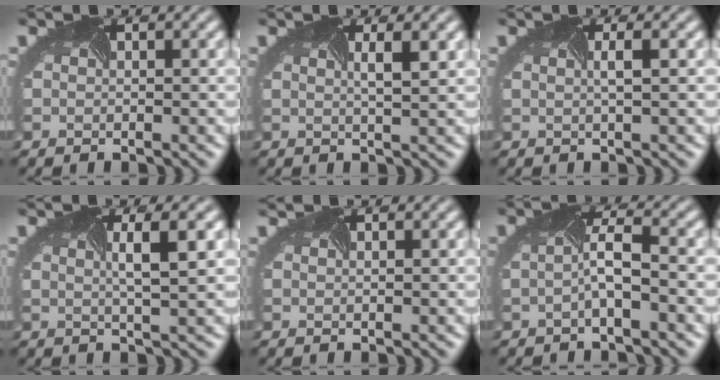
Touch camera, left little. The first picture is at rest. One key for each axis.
{"total": 1.9, "fx": 0.6, "fy": 0.4, "fz": 1.8, "tx": -0.011, "ty": 0.006, "tz": 0.003}
{"total": 1.3, "fx": 0.0, "fy": 0.2, "fz": 1.2, "tx": -0.015, "ty": -0.002, "tz": -0.004}
{"total": 3.2, "fx": 0.8, "fy": 0.6, "fz": 3.1, "tx": -0.035, "ty": 0.005, "tz": 0.007}
{"total": 1.4, "fx": 1.3, "fy": 0.2, "fz": 0.4, "tx": -0.008, "ty": 0.002, "tz": 0.005}
{"total": 2.1, "fx": -0.7, "fy": 0.1, "fz": 2.0, "tx": -0.042, "ty": 0.002, "tz": -0.017}